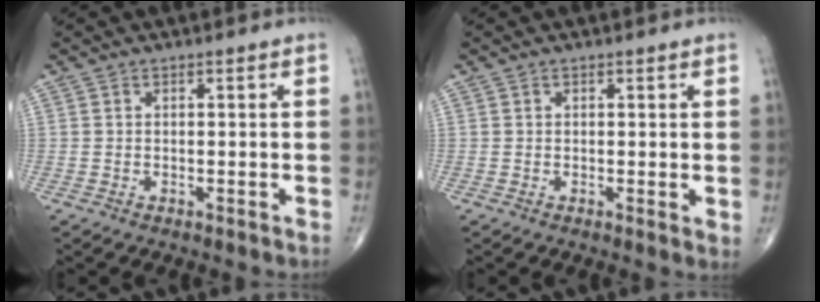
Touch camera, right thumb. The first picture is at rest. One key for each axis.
{"total": 1.3, "fx": 0.4, "fy": 0.5, "fz": 1.1, "tx": -0.018, "ty": -0.006, "tz": 0.002}